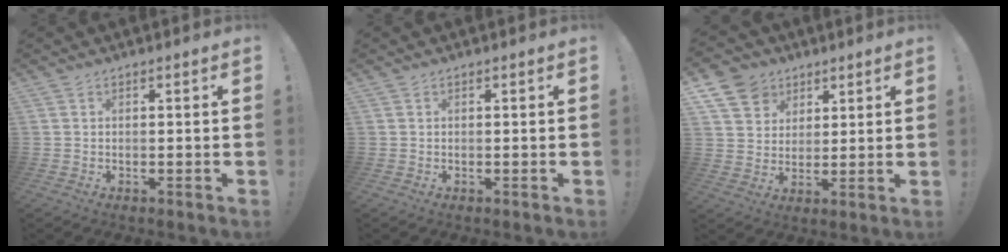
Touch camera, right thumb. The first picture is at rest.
{"total": 0.0}
{"total": 10.5, "force": [5.8, 8.1, 3.1], "torque": [-0.047, -0.036, 0.115]}